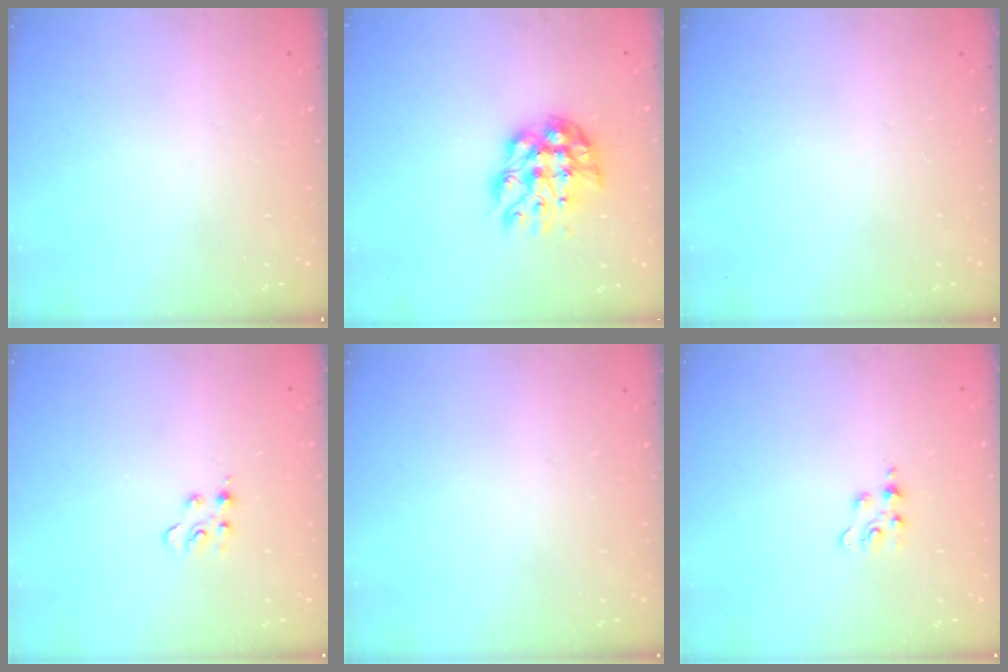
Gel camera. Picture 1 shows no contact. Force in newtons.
{"total": 10.3, "press": 10.3, "slide": 0.9}
{"total": 0.0}
{"total": 4.4, "press": 4.3, "slide": 0.5}
{"total": 0.0}
{"total": 2.8, "press": 2.8, "slide": 0.4}